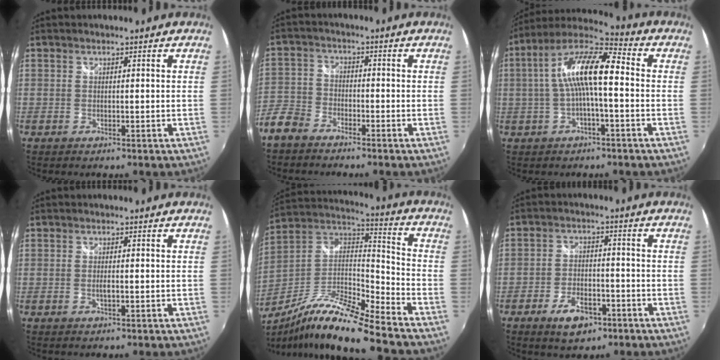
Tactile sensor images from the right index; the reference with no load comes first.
{"total": 7.3, "force": [-5.3, 4.4, 2.5], "torque": [-0.064, 0.008, -0.117]}
{"total": 12.6, "force": [-0.1, 3.1, 12.2], "torque": [-0.234, 0.024, -0.008]}
{"total": 1.4, "force": [-0.3, 0.3, 1.4], "torque": [-0.027, -0.002, -0.006]}
{"total": 18.2, "force": [-13.5, 1.1, 12.1], "torque": [-0.222, -0.024, -0.258]}
{"total": 7.5, "force": [-4.5, 3.9, 4.6], "torque": [-0.102, 0.001, -0.070]}